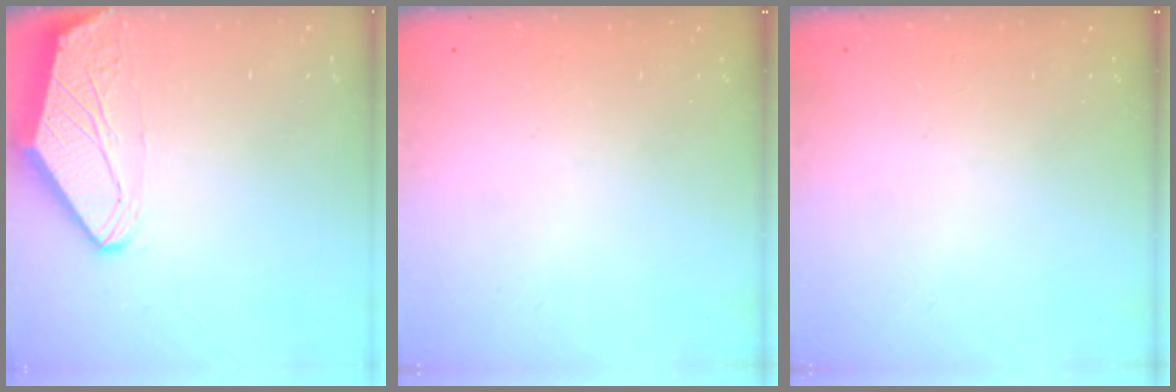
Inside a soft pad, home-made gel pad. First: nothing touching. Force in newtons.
{"total": 0.0}
{"total": 0.0}